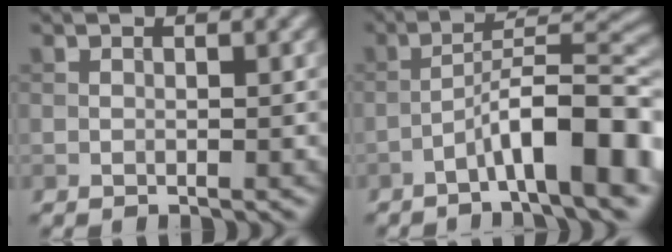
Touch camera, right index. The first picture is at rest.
{"total": 9.1, "force": [-4.5, 1.8, 7.7], "torque": [-0.118, 0.026, -0.073]}